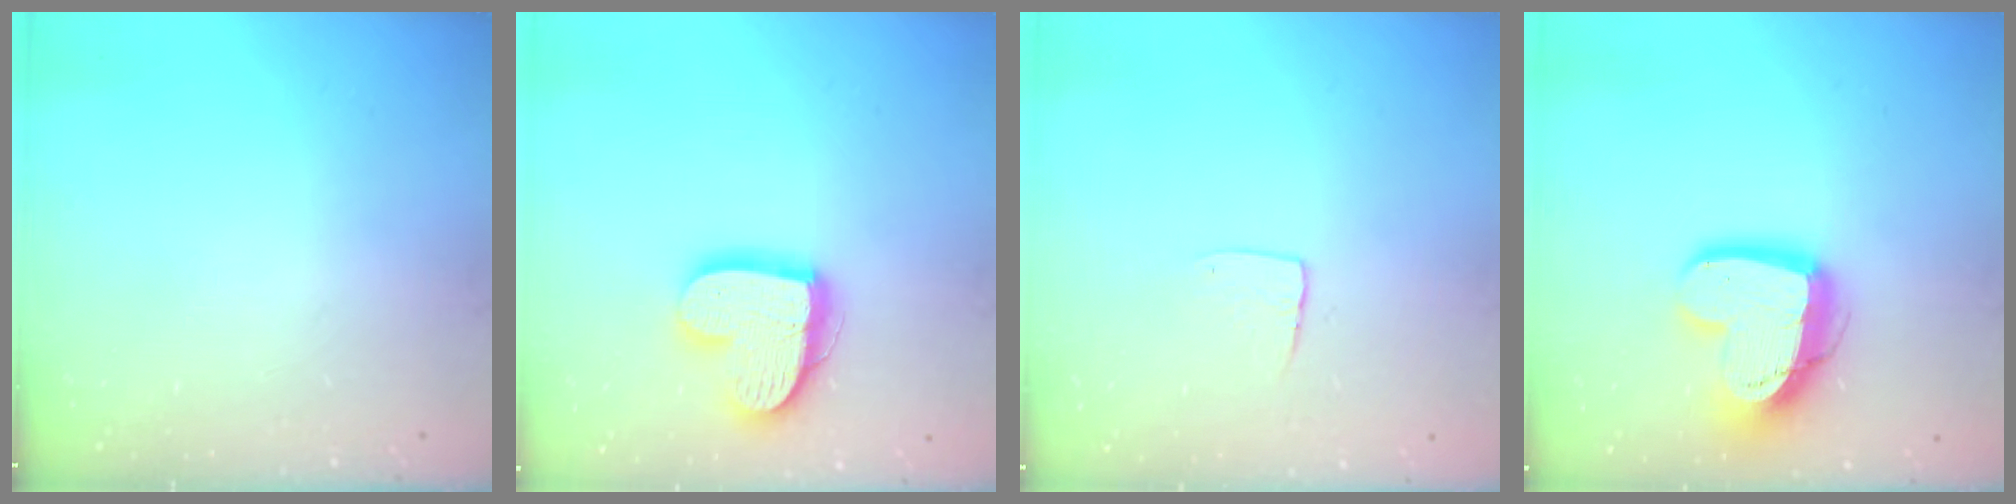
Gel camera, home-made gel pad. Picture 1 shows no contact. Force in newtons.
{"total": 15.7, "press": 15.7, "slide": 1.4}
{"total": 5.3, "press": 5.3, "slide": 0.4}
{"total": 15.5, "press": 15.4, "slide": 1.4}